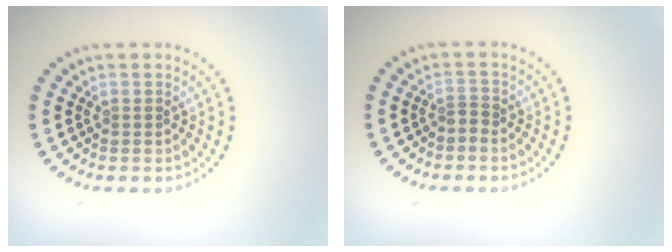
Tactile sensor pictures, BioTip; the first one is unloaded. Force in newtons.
{"total": 0.8, "press": 0.4, "slide": 0.7}